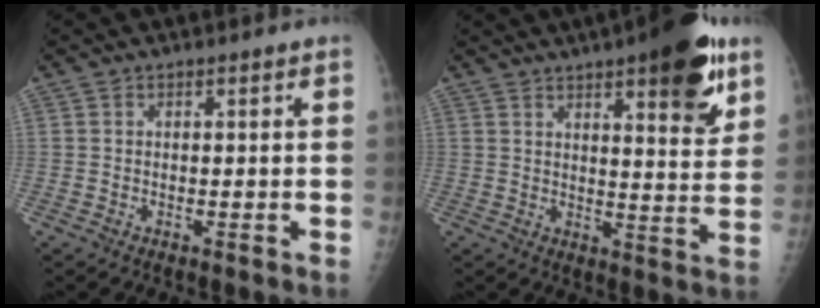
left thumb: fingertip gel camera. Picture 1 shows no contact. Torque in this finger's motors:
{"motor_torque": [2.07, 0.85, 1.30, -0.97, 0.08]}